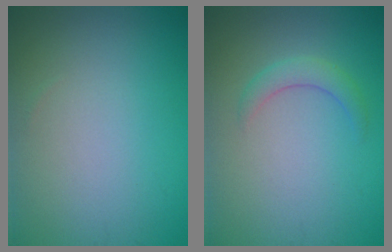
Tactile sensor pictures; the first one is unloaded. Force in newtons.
{"total": 1.9, "press": 1.9, "slide": 0.2}